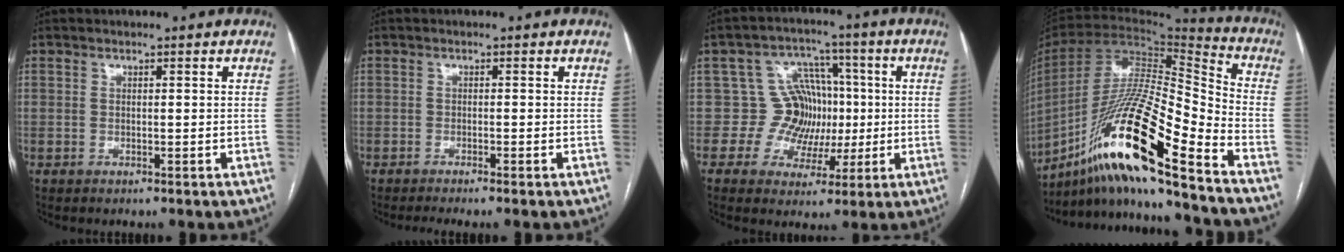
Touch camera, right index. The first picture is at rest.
{"total": 2.7, "force": [-2.1, -0.4, 1.6], "torque": [-0.022, -0.002, -0.035]}
{"total": 8.4, "force": [0.0, 7.9, 2.8], "torque": [-0.031, 0.036, 0.007]}
{"total": 22.6, "force": [-14.8, 0.8, 17.0], "torque": [-0.331, -0.020, -0.274]}